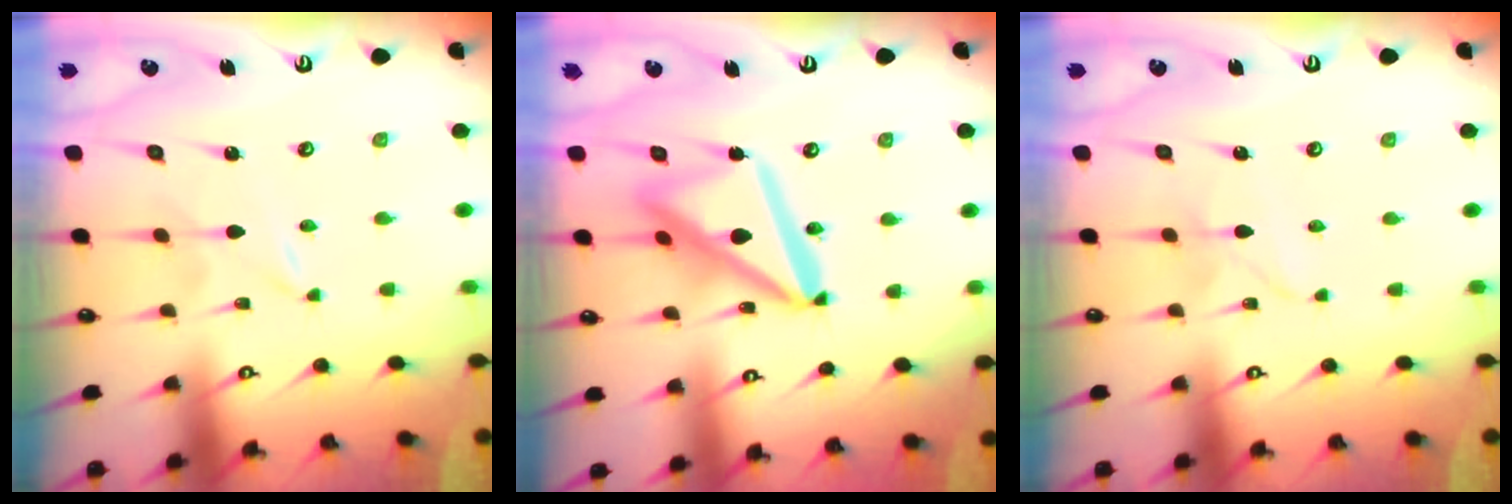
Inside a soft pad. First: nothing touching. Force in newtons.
{"total": 17.0, "press": 17.0, "slide": 1.7}
{"total": 2.9, "press": 2.9, "slide": 0.3}